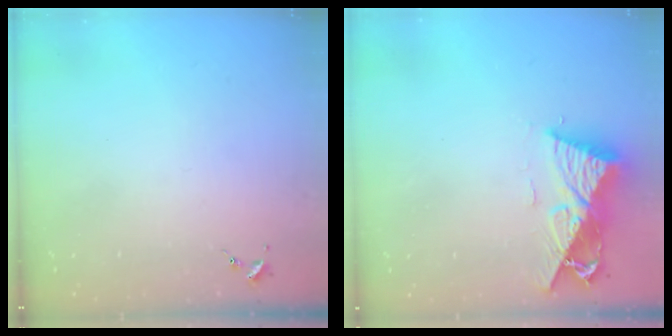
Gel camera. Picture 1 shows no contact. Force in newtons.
{"total": 10.6, "press": 10.5, "slide": 1.3}